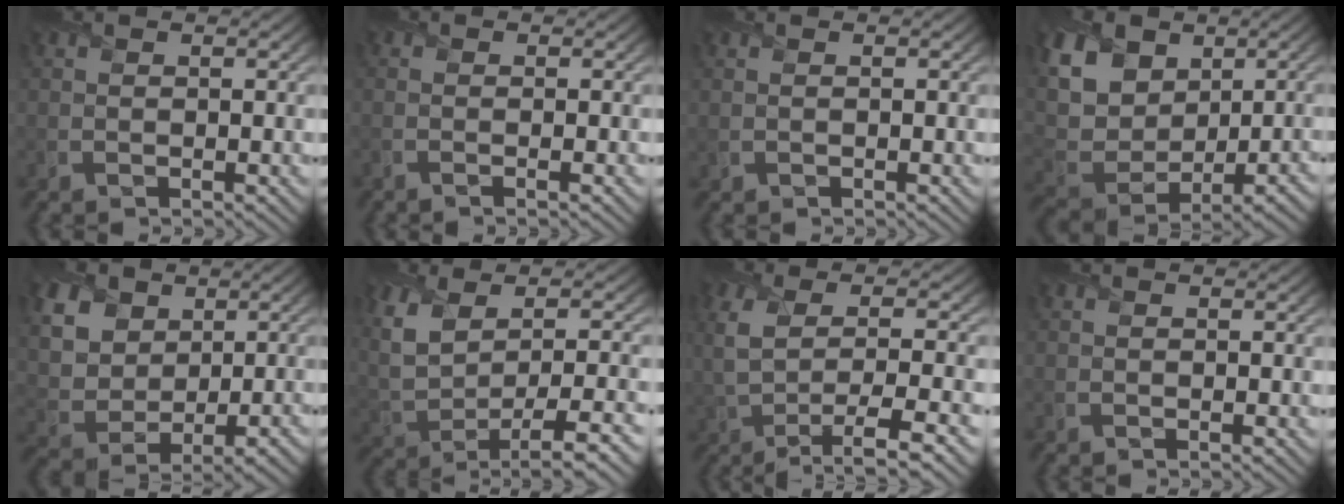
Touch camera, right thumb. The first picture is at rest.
{"total": 1.3, "force": [-0.4, 0.3, 1.2], "torque": [-0.018, 0.000, -0.016]}
{"total": 0.0}
{"total": 13.3, "force": [5.0, 9.3, 8.1], "torque": [-0.199, 0.016, 0.097]}
{"total": 10.0, "force": [3.4, 7.3, 5.8], "torque": [-0.149, 0.013, 0.066]}
{"total": 8.8, "force": [0.4, 3.9, 7.8], "torque": [-0.170, -0.013, 0.007]}
{"total": 7.8, "force": [-0.9, 2.5, 7.3], "torque": [-0.149, -0.006, -0.019]}
{"total": 0.0}